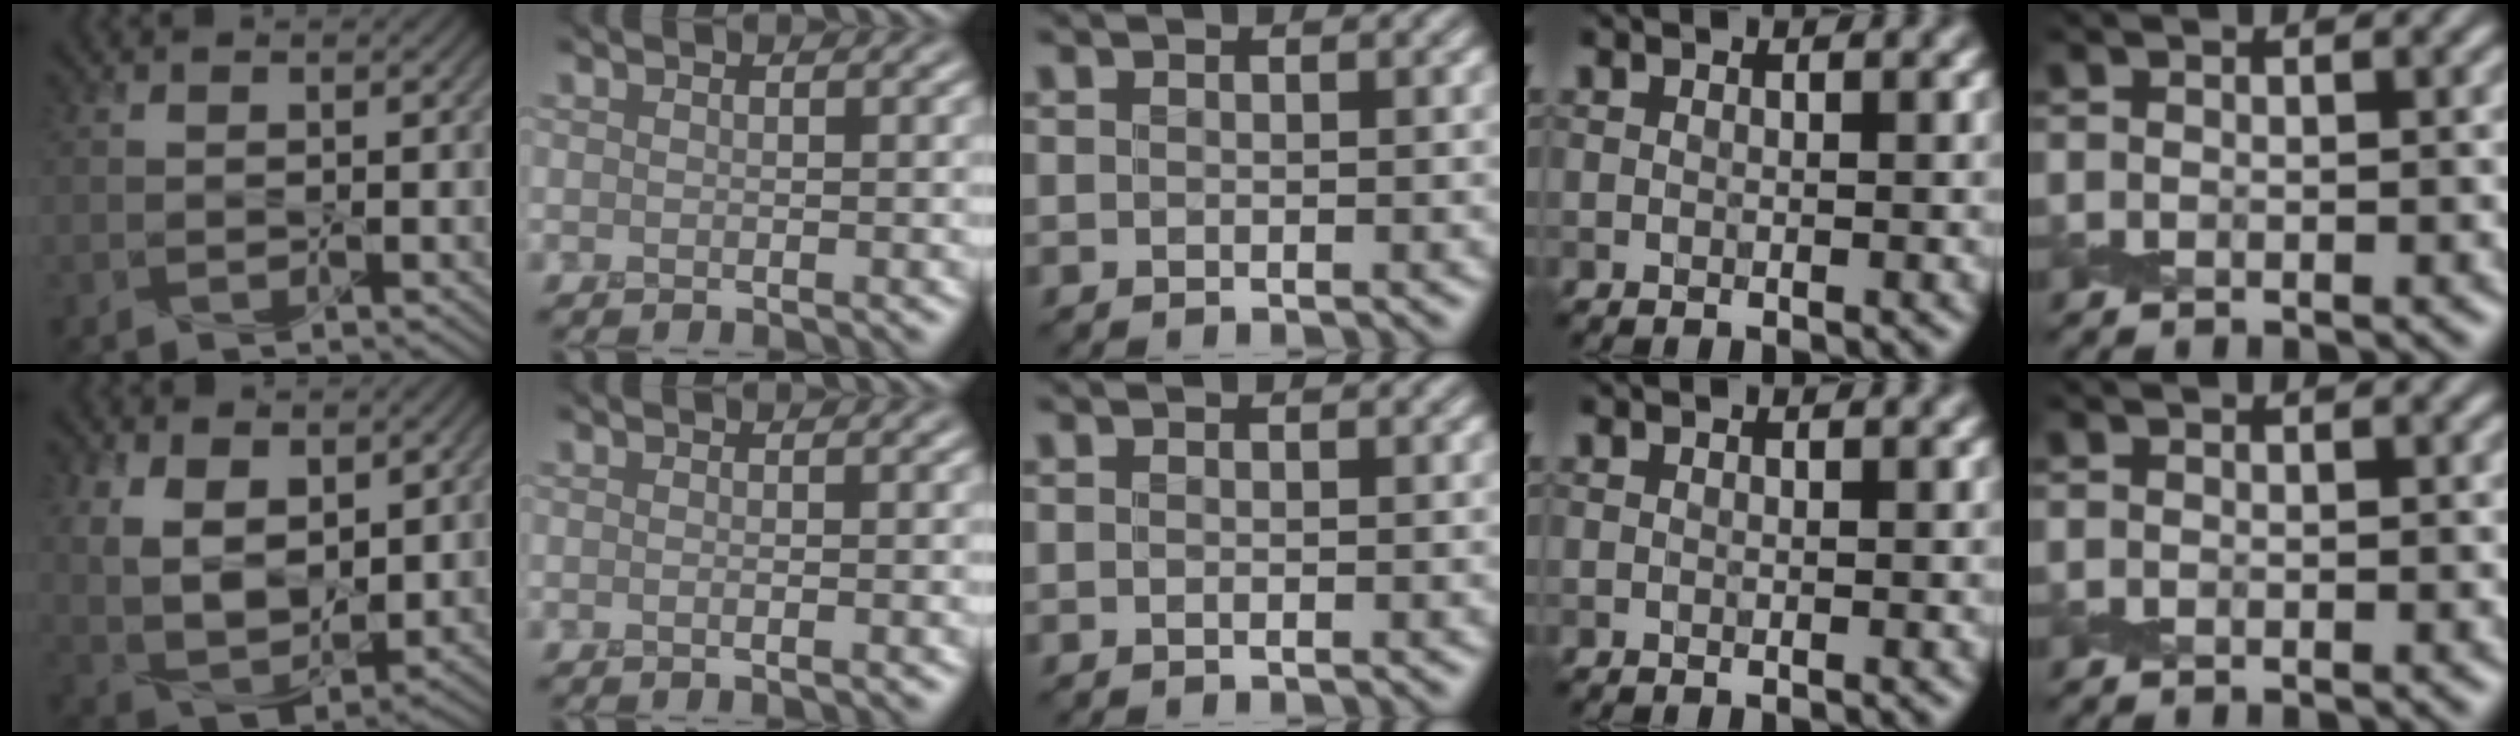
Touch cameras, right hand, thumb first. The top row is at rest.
{"thumb": {"total": 10.5, "force": [3.5, 6.5, 7.4], "torque": [-0.176, -0.013, 0.071]}, "index": {"total": 1.5, "force": [-0.1, 0.6, 1.3], "torque": [0.001, -0.005, -0.012]}}